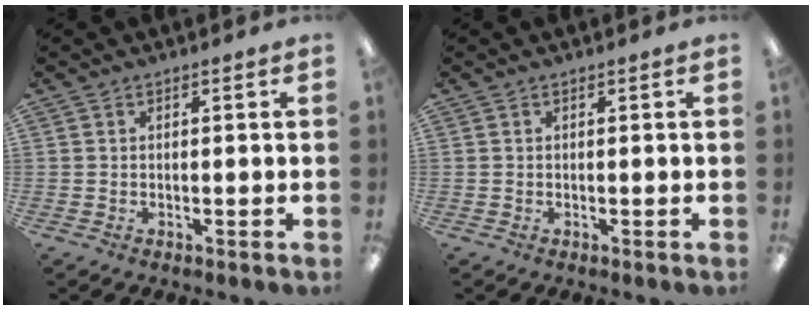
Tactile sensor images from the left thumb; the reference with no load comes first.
{"total": 0.0}